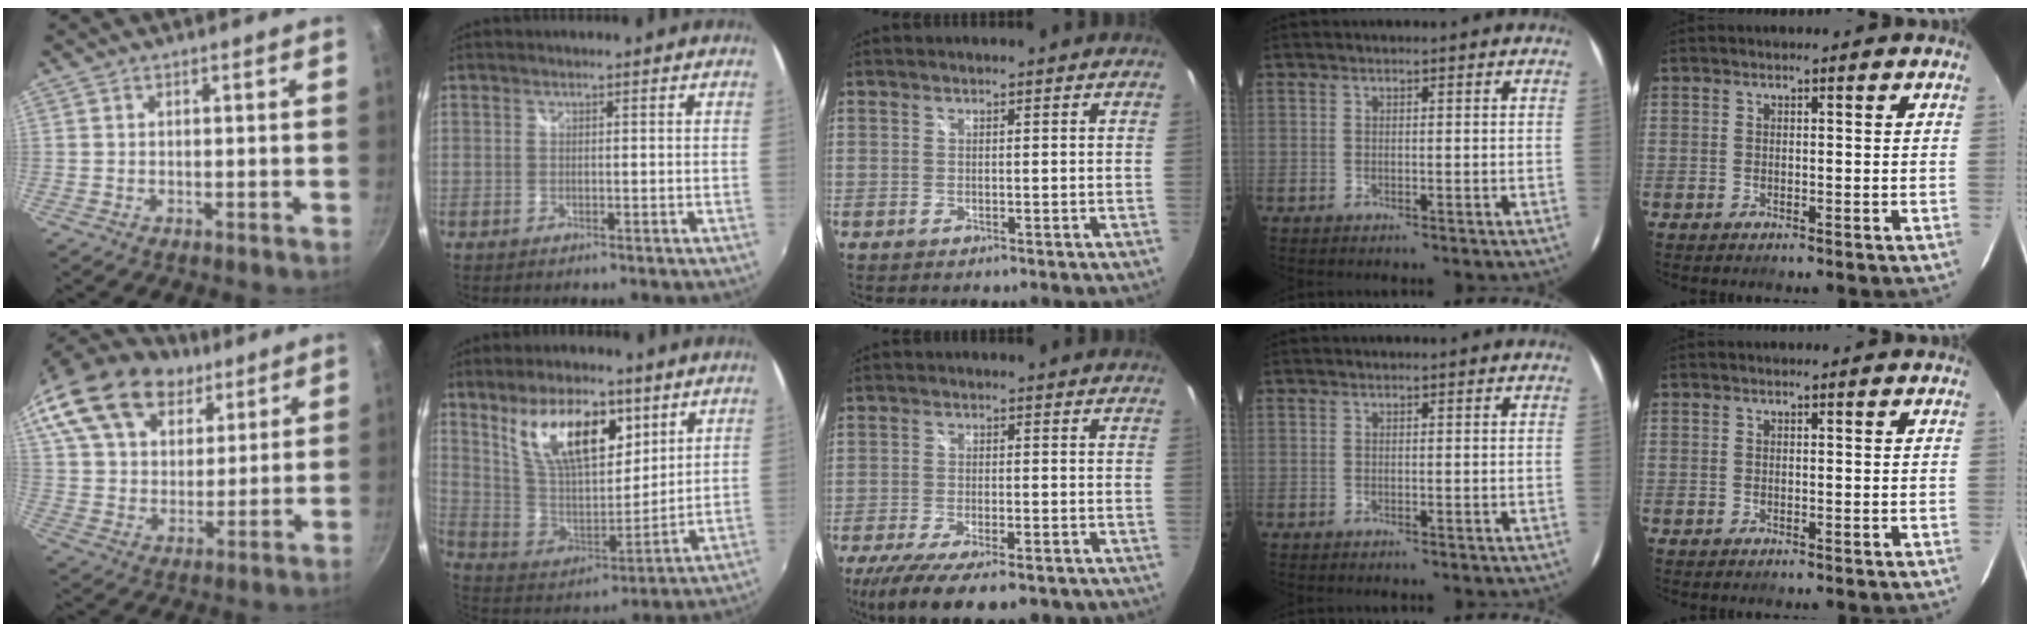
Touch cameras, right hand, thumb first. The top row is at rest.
{"thumb": {"total": 25.6, "force": [16.1, 15.7, 12.3], "torque": [-0.246, 0.003, 0.288]}, "index": {"total": 17.4, "force": [9.2, 7.9, 12.4], "torque": [-0.221, 0.001, 0.177]}, "middle": {"total": 15.0, "force": [-10.3, 5.1, 9.6], "torque": [-0.196, -0.052, -0.156]}}